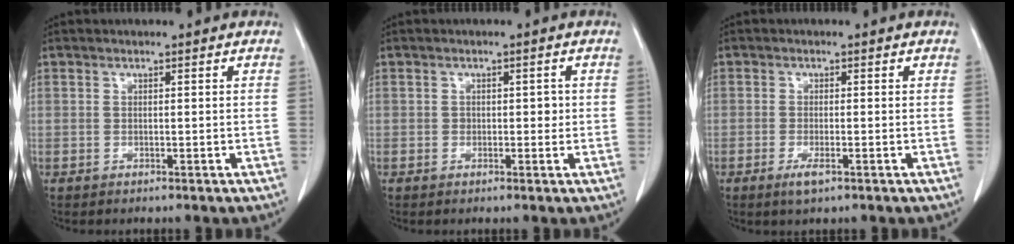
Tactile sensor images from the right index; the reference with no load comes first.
{"total": 1.7, "force": [0.0, 1.2, 1.2], "torque": [-0.014, 0.007, 0.000]}
{"total": 2.4, "force": [-1.3, 0.5, 1.9], "torque": [-0.036, -0.003, -0.021]}